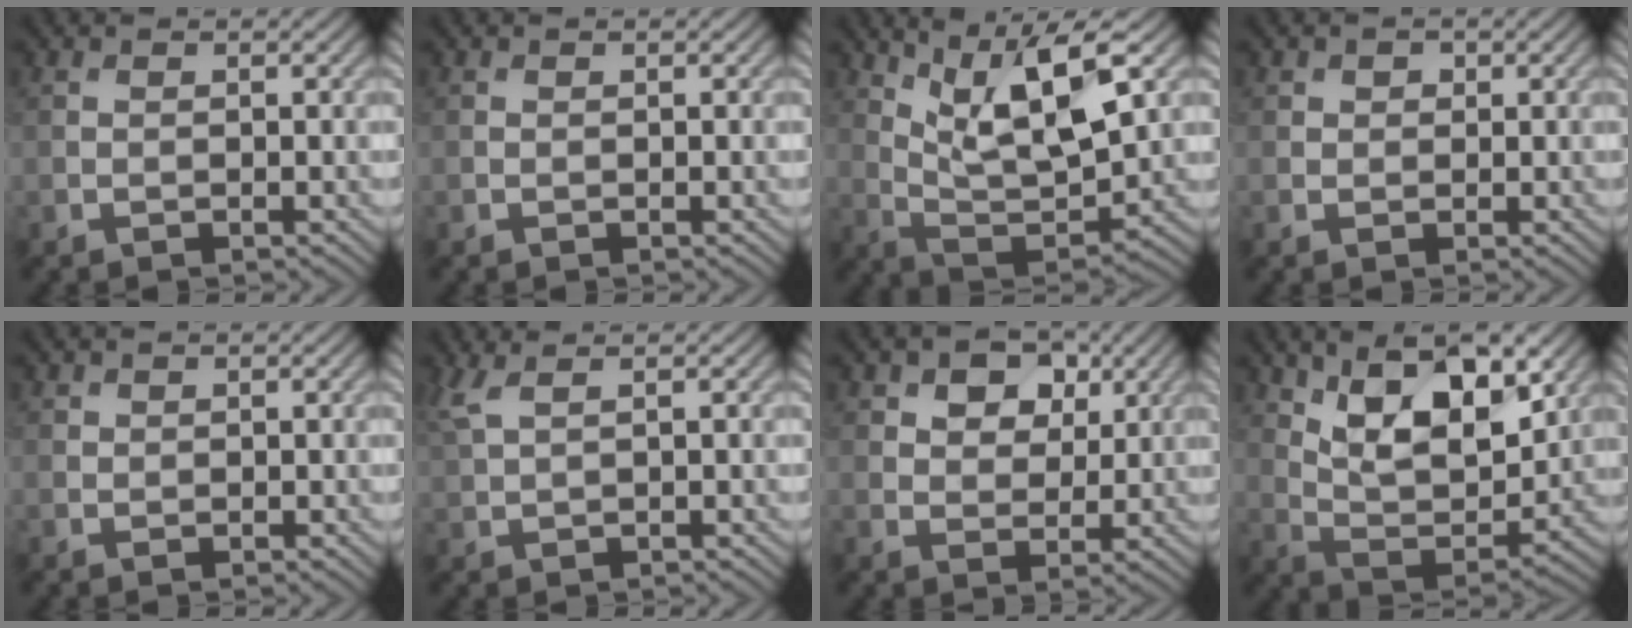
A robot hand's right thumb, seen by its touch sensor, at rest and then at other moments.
{"total": 0.0}
{"total": 12.5, "force": [6.4, 4.1, 9.9], "torque": [-0.197, 0.002, 0.114]}
{"total": 1.2, "force": [0.5, 1.0, 0.4], "torque": [-0.004, -0.001, 0.007]}
{"total": 0.7, "force": [0.3, 0.6, 0.1], "torque": [0.001, -0.003, 0.006]}
{"total": 3.1, "force": [1.7, 0.8, 2.4], "torque": [-0.068, 0.014, 0.040]}
{"total": 6.2, "force": [3.0, 4.1, 3.4], "torque": [-0.058, -0.008, 0.045]}
{"total": 14.5, "force": [7.6, 6.5, 10.5], "torque": [-0.194, -0.006, 0.126]}